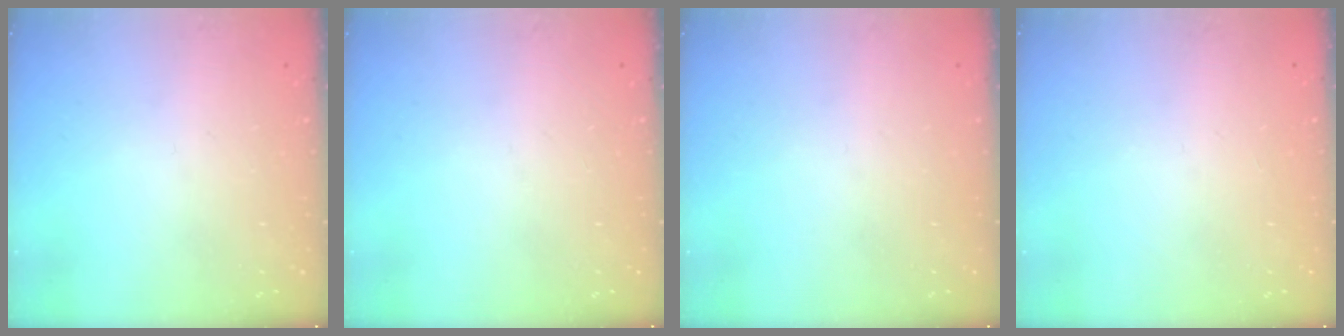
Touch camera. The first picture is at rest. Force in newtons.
{"total": 0.0}
{"total": 0.0}
{"total": 1.6, "press": 1.6, "slide": 0.0}